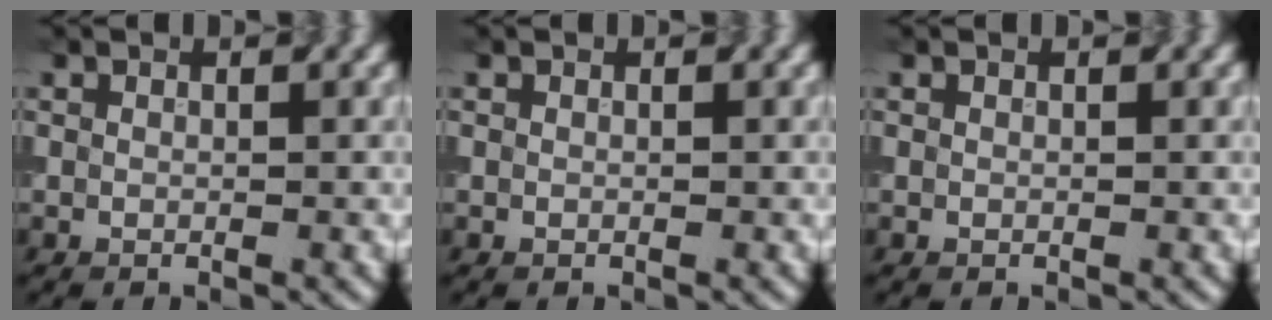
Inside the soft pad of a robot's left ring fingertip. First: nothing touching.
{"total": 0.0}
{"total": 0.0}